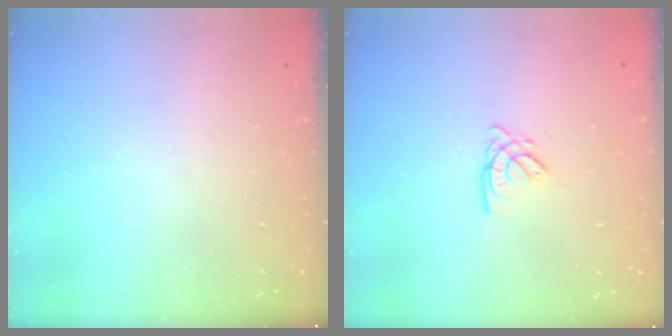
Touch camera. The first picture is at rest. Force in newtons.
{"total": 2.7, "press": 2.7, "slide": 0.3}